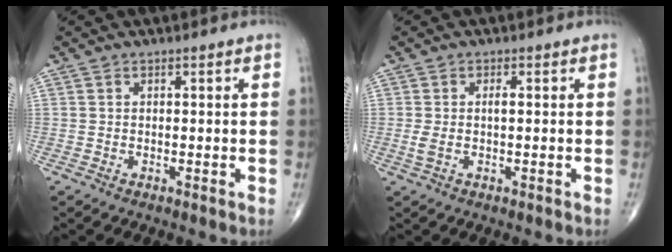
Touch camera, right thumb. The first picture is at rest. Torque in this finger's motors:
{"motor_torque": [1.45, 1.27, 0.54, -0.35, 0.02]}